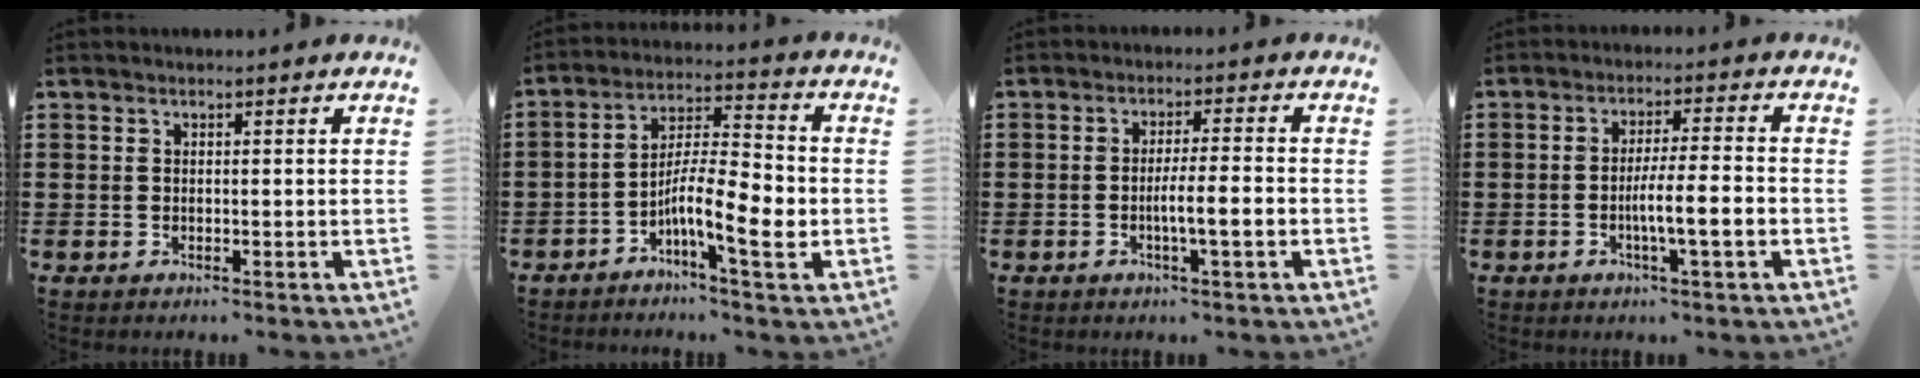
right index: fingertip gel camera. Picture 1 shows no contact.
{"total": 9.6, "force": [-3.6, 1.9, 8.7], "torque": [-0.166, -0.001, -0.068]}
{"total": 4.5, "force": [-1.3, 0.1, 4.3], "torque": [-0.076, -0.004, -0.025]}
{"total": 6.0, "force": [-1.8, 0.3, 5.7], "torque": [-0.097, -0.001, -0.033]}